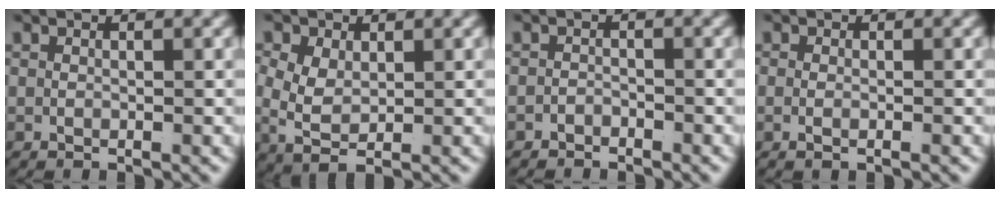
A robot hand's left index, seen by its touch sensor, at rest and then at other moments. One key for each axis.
{"total": 5.7, "fx": -0.3, "fy": 4.4, "fz": 3.7, "tx": -0.099, "ty": -0.028, "tz": 0.010}
{"total": 1.7, "fx": -1.7, "fy": 0.1, "fz": -0.3, "tx": 0.008, "ty": -0.013, "tz": -0.023}
{"total": 1.0, "fx": -0.5, "fy": 0.0, "fz": 0.8, "tx": -0.020, "ty": -0.007, "tz": -0.006}